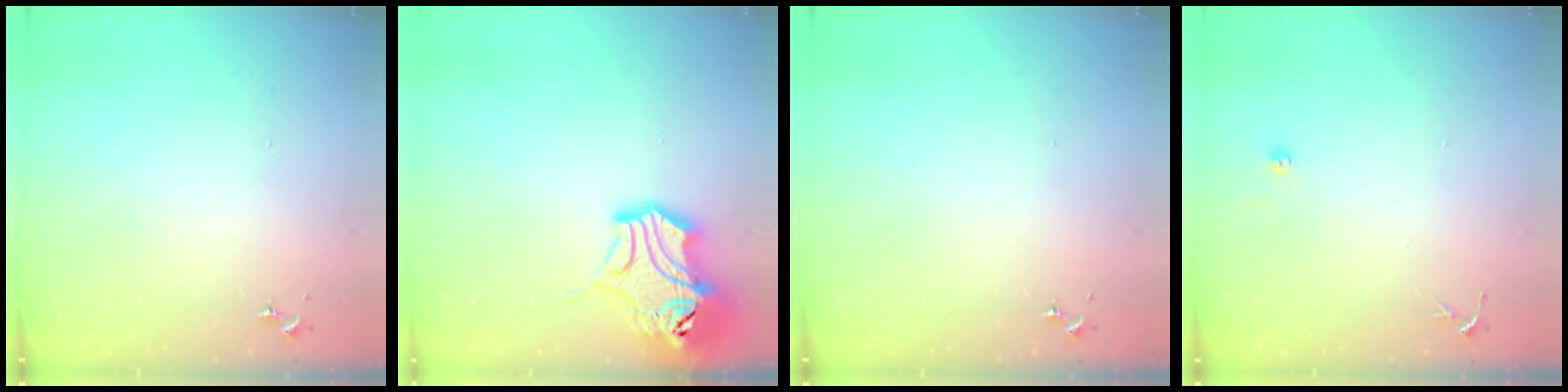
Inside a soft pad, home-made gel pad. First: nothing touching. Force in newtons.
{"total": 16.0, "press": 15.8, "slide": 2.5}
{"total": 0.0}
{"total": 3.6, "press": 3.6, "slide": 0.3}